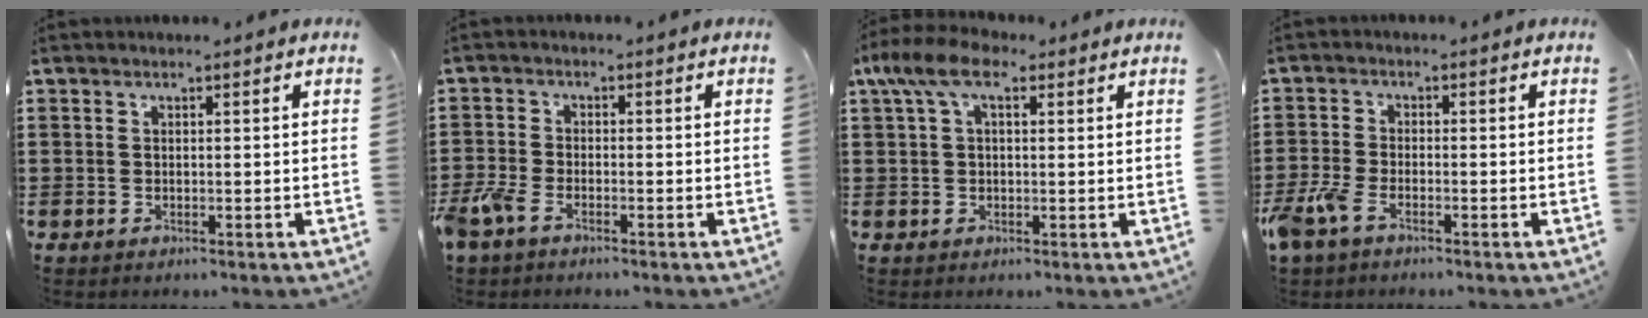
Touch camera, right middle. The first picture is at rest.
{"total": 3.2, "force": [-2.2, 1.3, 1.9], "torque": [-0.067, -0.008, -0.053]}
{"total": 6.7, "force": [3.4, 3.0, 5.0], "torque": [-0.107, 0.012, 0.060]}
{"total": 3.8, "force": [-2.5, 1.4, 2.5], "torque": [-0.075, -0.008, -0.055]}